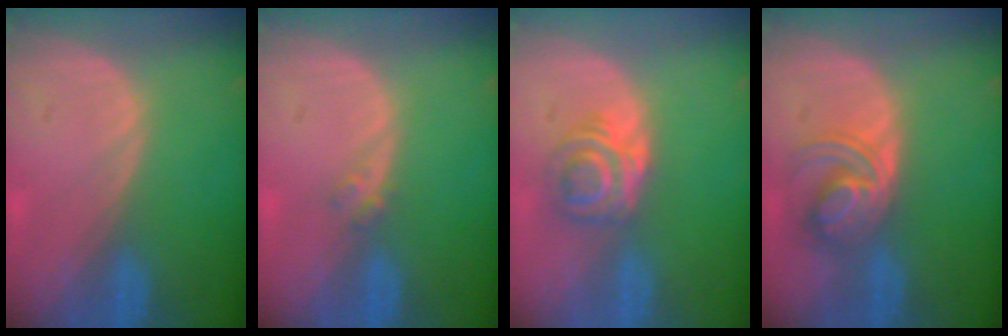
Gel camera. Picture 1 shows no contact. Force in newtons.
{"total": 1.4, "press": 1.2, "slide": 0.7}
{"total": 6.2, "press": 5.1, "slide": 3.6}
{"total": 5.6, "press": 5.6, "slide": 0.3}